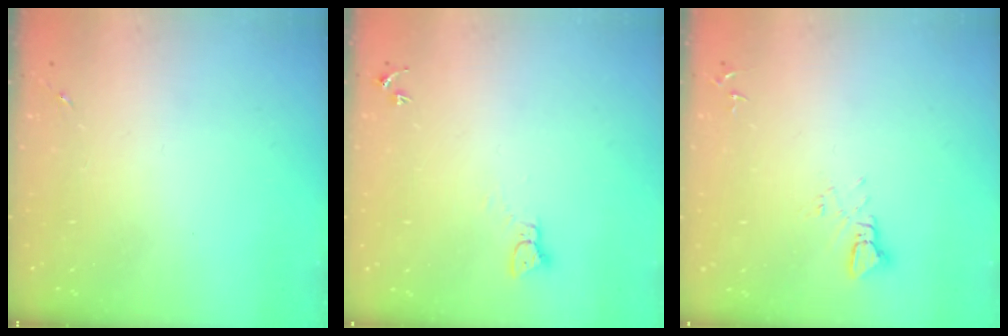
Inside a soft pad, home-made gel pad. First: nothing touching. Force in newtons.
{"total": 2.3, "press": 2.3, "slide": 0.3}
{"total": 3.8, "press": 3.8, "slide": 0.3}